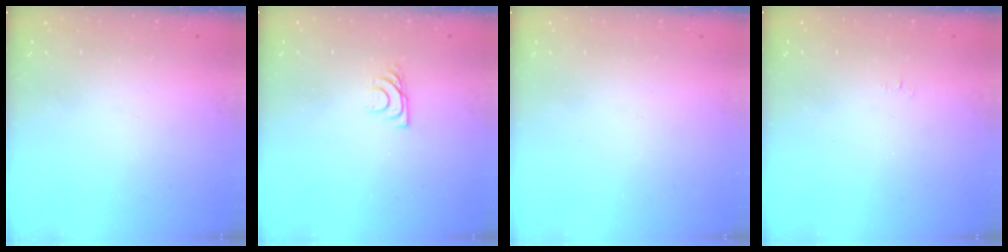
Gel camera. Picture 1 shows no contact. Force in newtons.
{"total": 5.4, "press": 5.3, "slide": 0.7}
{"total": 1.5, "press": 1.5, "slide": 0.1}
{"total": 2.5, "press": 2.5, "slide": 0.3}